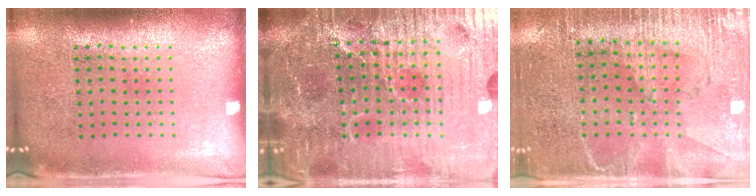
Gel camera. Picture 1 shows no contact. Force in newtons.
{"total": 7.1, "press": 6.4, "slide": 3.0}
{"total": 3.4, "press": 2.9, "slide": 1.6}